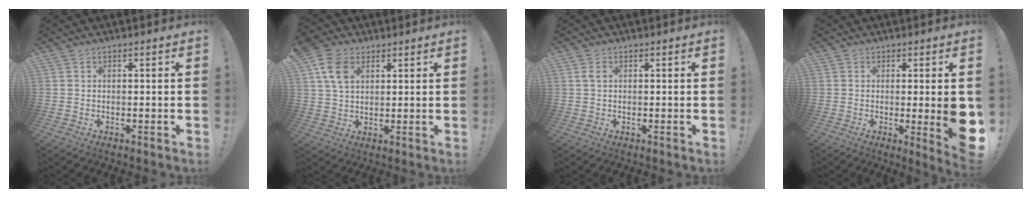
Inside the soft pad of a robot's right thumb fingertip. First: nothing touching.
{"total": 10.7, "force": [4.6, 7.3, 6.3], "torque": [-0.114, -0.003, 0.091]}
{"total": 1.6, "force": [0.5, 1.2, 0.9], "torque": [-0.021, 0.007, 0.010]}
{"total": 7.9, "force": [-0.4, 1.0, 7.8], "torque": [-0.102, -0.014, -0.004]}